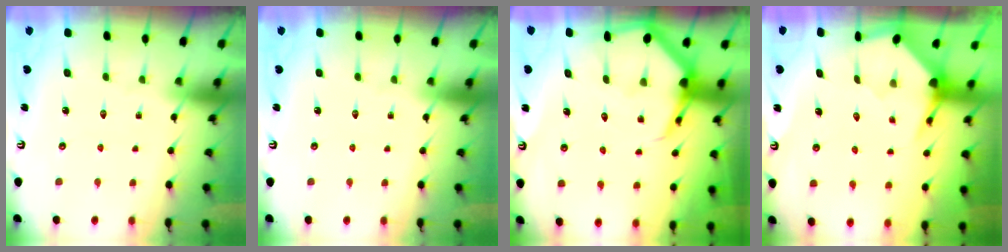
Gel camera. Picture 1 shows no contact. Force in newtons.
{"total": 0.0}
{"total": 6.9, "press": 6.9, "slide": 0.8}
{"total": 3.7, "press": 3.6, "slide": 0.4}